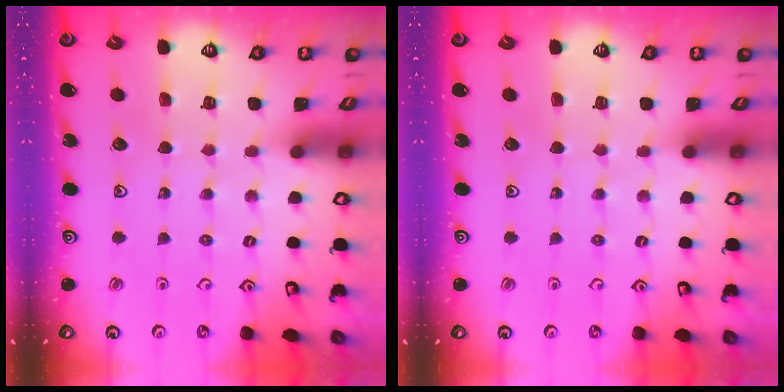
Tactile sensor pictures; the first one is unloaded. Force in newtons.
{"total": 0.0}